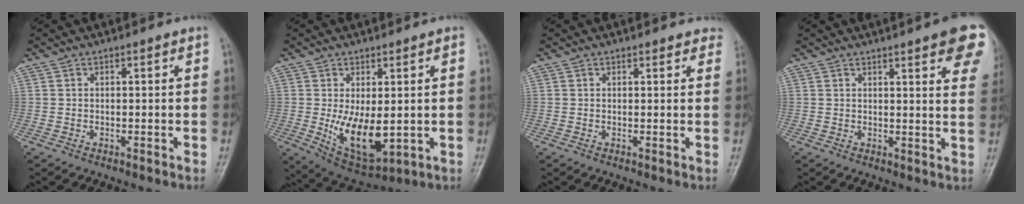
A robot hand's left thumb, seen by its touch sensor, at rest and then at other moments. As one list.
[{"total": 10.6, "force": [-0.6, 5.2, 9.2], "torque": [-0.139, -0.023, 0.011]}, {"total": 3.5, "force": [3.2, 1.4, 0.5], "torque": [0.024, -0.011, 0.017]}, {"total": 13.1, "force": [7.4, 2.9, 10.4], "torque": [-0.107, -0.023, 0.078]}]